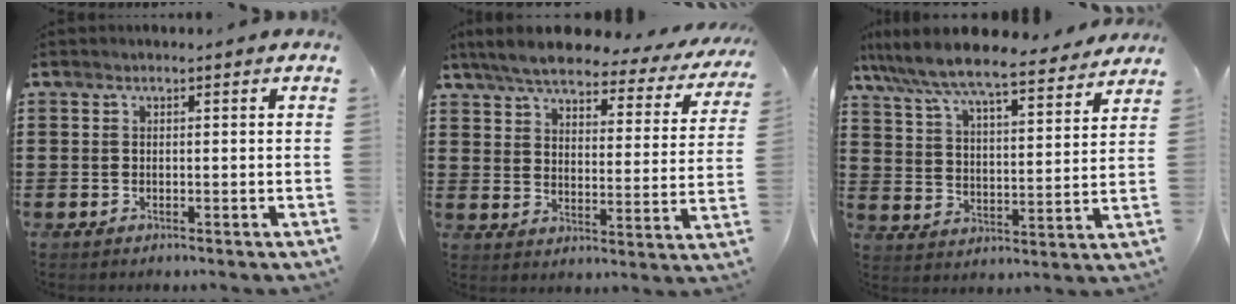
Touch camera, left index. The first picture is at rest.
{"total": 6.5, "force": [5.8, 1.1, 2.7], "torque": [-0.080, -0.030, 0.098]}
{"total": 7.7, "force": [7.1, 0.2, 2.8], "torque": [-0.085, -0.049, 0.119]}